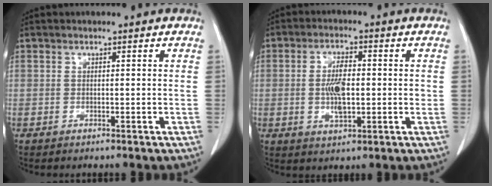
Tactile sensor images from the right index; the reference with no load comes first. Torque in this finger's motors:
{"motor_torque": [0.95, 0.02, 0.34, 0.11]}